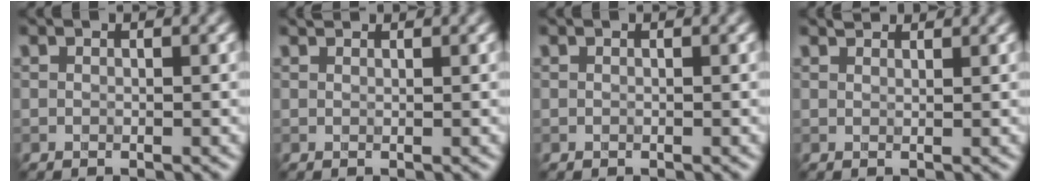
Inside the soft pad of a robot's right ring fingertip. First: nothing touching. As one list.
[{"total": 0.6, "force": [0.6, 0.1, 0.1], "torque": [-0.004, 0.002, 0.010]}, {"total": 0.0}, {"total": 1.3, "force": [1.2, 0.3, 0.3], "torque": [-0.010, -0.002, 0.013]}]